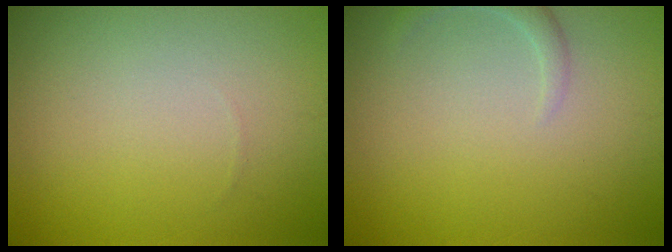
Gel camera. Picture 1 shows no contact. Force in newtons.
{"total": 1.4, "press": 1.4, "slide": 0.1}